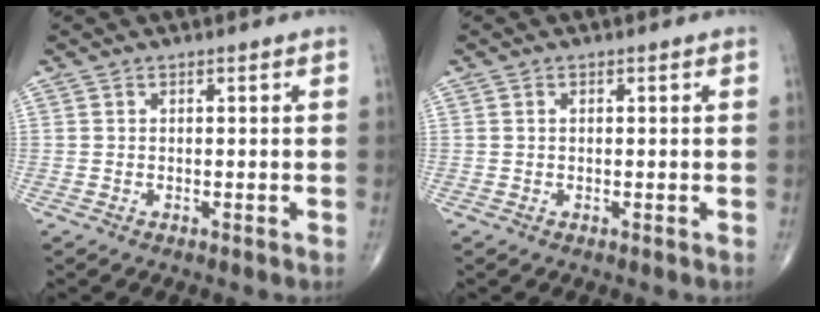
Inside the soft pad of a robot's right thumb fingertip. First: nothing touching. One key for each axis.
{"total": 0.7, "fx": 0.2, "fy": 0.4, "fz": 0.5, "tx": -0.011, "ty": 0.003, "tz": 0.005}